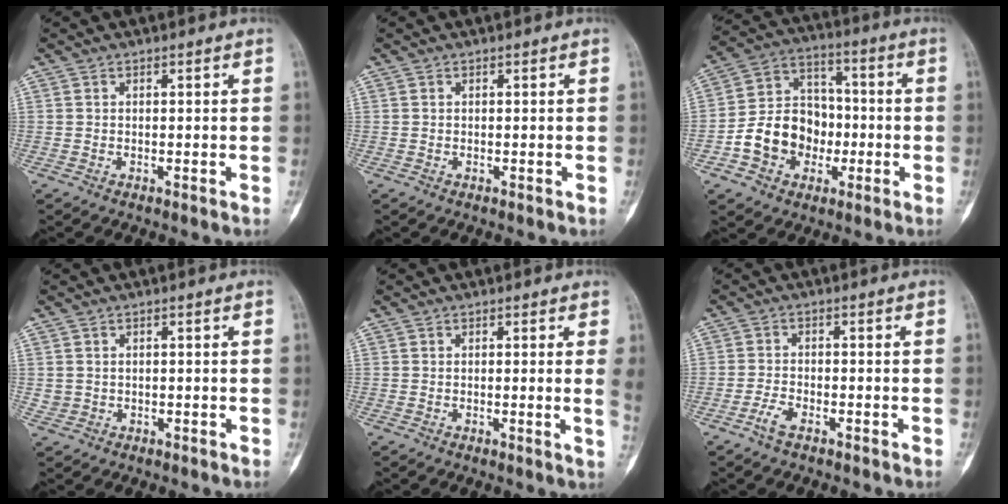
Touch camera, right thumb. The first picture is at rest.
{"total": 0.0}
{"total": 14.1, "force": [-3.6, 11.6, 7.2], "torque": [-0.082, 0.044, -0.063]}
{"total": 1.3, "force": [0.1, 1.3, 0.4], "torque": [-0.003, 0.002, 0.007]}
{"total": 2.0, "force": [0.4, -0.6, 1.8], "torque": [-0.031, -0.008, 0.003]}
{"total": 2.9, "force": [-2.0, 1.1, 1.8], "torque": [-0.043, 0.010, -0.040]}